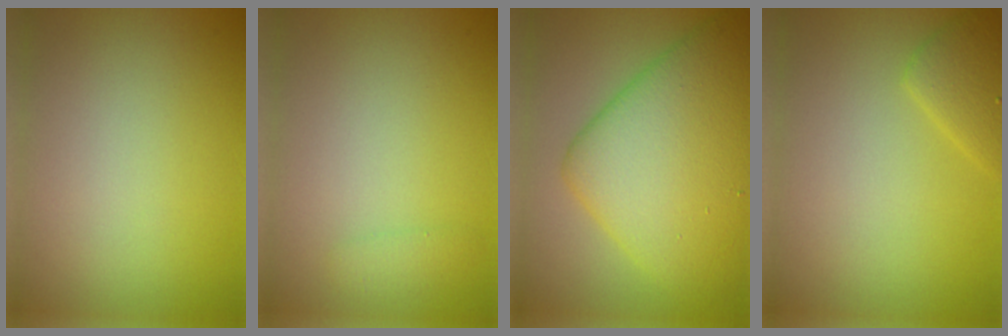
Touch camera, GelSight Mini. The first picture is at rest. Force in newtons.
{"total": 0.8, "press": 0.8, "slide": 0.0}
{"total": 10.7, "press": 10.7, "slide": 0.2}
{"total": 2.1, "press": 2.1, "slide": 0.2}